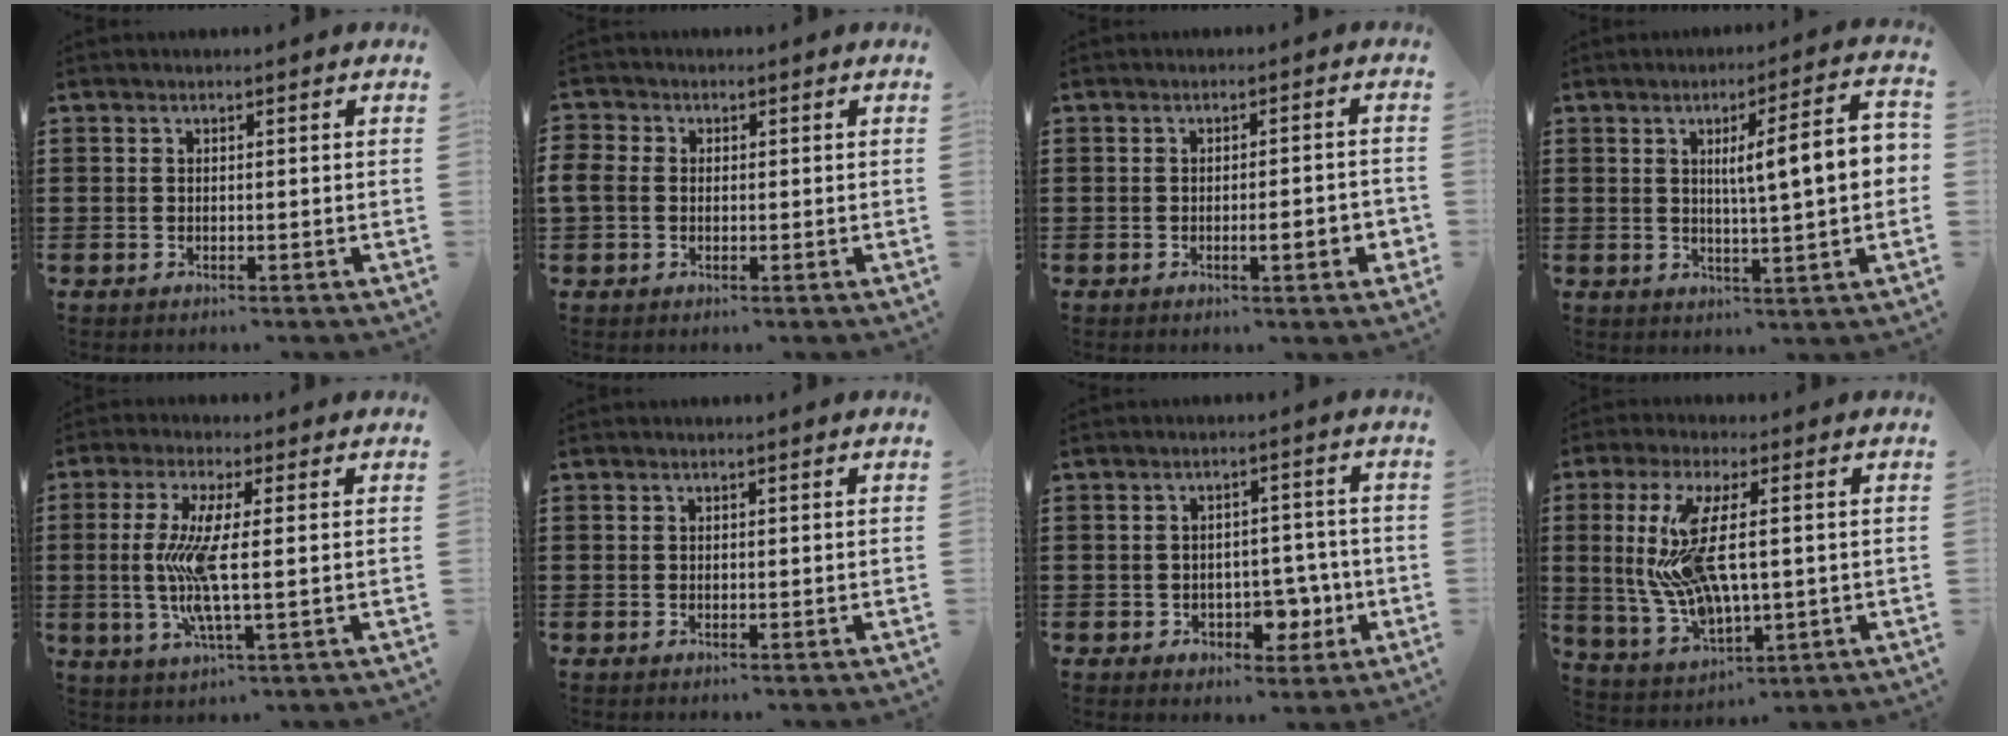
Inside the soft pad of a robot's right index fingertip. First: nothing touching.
{"total": 2.3, "force": [-0.2, 1.9, 1.3], "torque": [-0.037, 0.004, -0.009]}
{"total": 3.7, "force": [-1.1, 0.6, 3.4], "torque": [-0.047, -0.006, -0.018]}
{"total": 8.8, "force": [1.3, 0.8, 8.7], "torque": [-0.143, -0.005, 0.011]}
{"total": 8.4, "force": [0.1, 0.9, 8.3], "torque": [-0.179, -0.021, -0.008]}
{"total": 0.0}
{"total": 5.0, "force": [-1.5, 4.0, 2.6], "torque": [-0.037, 0.005, -0.029]}
{"total": 11.5, "force": [0.7, 4.3, 10.6], "torque": [-0.236, -0.012, 0.009]}